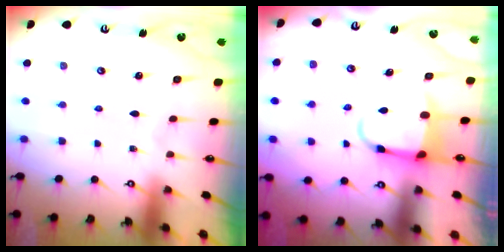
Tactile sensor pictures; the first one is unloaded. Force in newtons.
{"total": 3.9, "press": 3.7, "slide": 1.1}